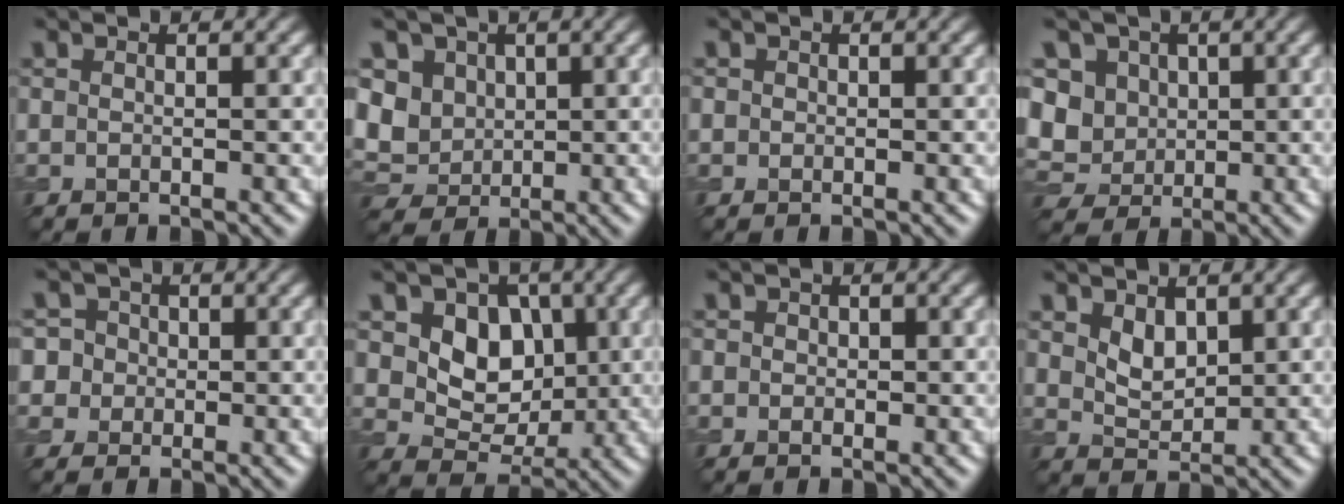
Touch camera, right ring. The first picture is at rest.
{"total": 5.7, "force": [1.3, 5.0, 2.5], "torque": [-0.062, 0.013, 0.017]}
{"total": 0.6, "force": [0.1, 0.6, 0.1], "torque": [0.005, -0.002, -0.002]}
{"total": 7.8, "force": [1.7, 6.8, 3.5], "torque": [-0.076, 0.018, 0.017]}
{"total": 5.7, "force": [1.2, 5.3, 1.8], "torque": [-0.032, 0.041, -0.006]}
{"total": 5.6, "force": [1.2, 4.3, 3.4], "torque": [-0.055, -0.007, 0.013]}
{"total": 1.0, "force": [0.2, 0.9, 0.4], "torque": [0.000, -0.001, -0.003]}
{"total": 2.4, "force": [1.2, 1.5, 1.4], "torque": [-0.029, -0.006, 0.027]}